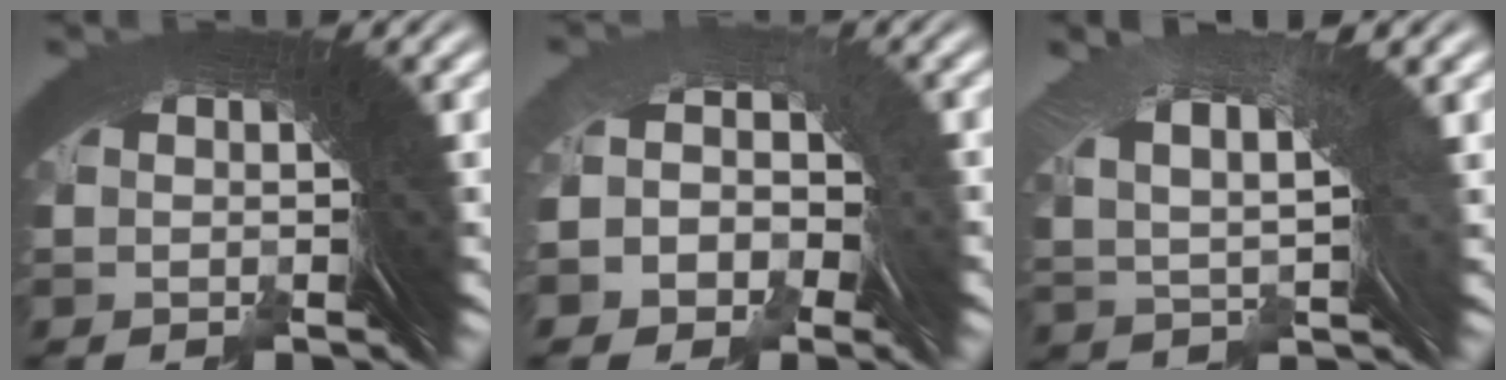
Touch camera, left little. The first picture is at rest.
{"total": 5.8, "force": [-0.7, 4.8, 3.2], "torque": [-0.068, 0.001, -0.022]}
{"total": 5.3, "force": [2.2, 2.5, 4.2], "torque": [-0.067, 0.017, 0.032]}